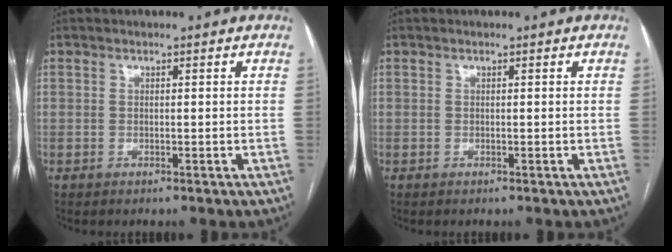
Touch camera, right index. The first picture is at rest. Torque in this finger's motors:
{"motor_torque": [0.00, 0.00, 0.00, 0.00]}